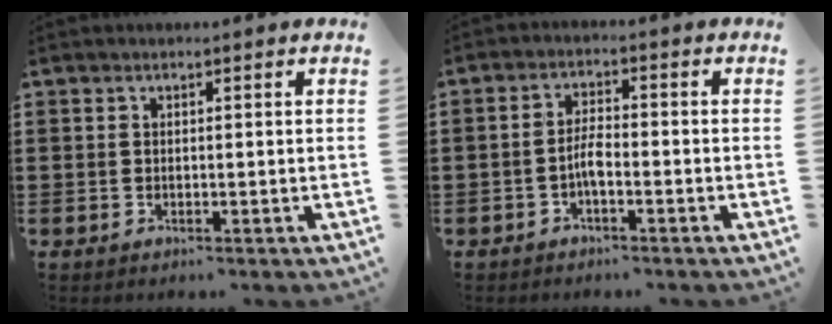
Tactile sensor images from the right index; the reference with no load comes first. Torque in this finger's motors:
{"motor_torque": [2.14, 0.00, 0.32, 0.09]}